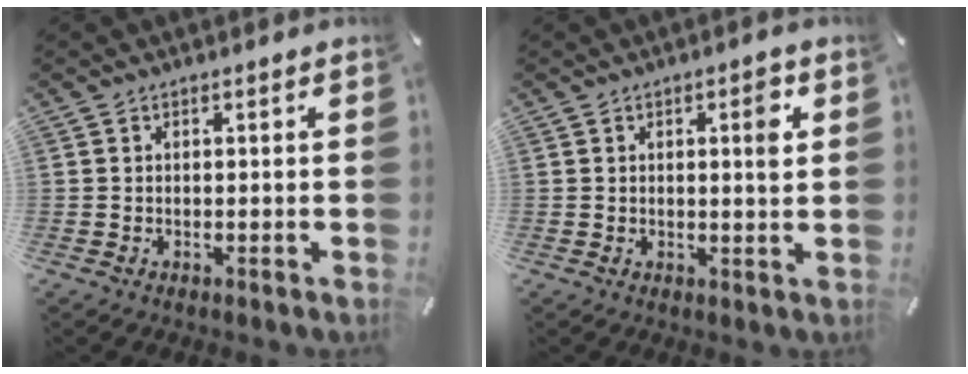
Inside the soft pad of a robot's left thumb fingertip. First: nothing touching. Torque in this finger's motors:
{"motor_torque": [0.14, -0.04, 0.17, 0.13, 0.05]}